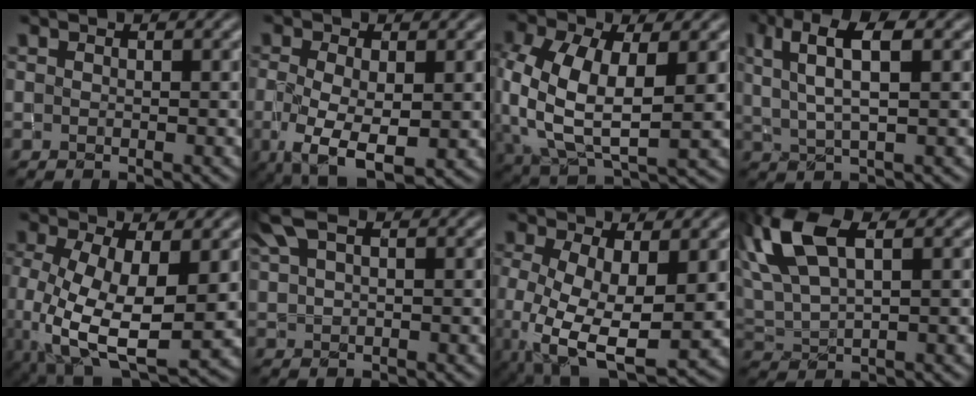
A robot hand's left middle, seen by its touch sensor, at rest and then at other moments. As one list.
[{"total": 6.3, "force": [-1.6, 2.9, 5.3], "torque": [-0.113, -0.020, -0.023]}, {"total": 10.3, "force": [0.7, 5.8, 8.5], "torque": [-0.196, -0.004, 0.018]}, {"total": 5.6, "force": [2.2, 1.8, 4.8], "torque": [-0.089, 0.008, 0.039]}, {"total": 10.6, "force": [-1.5, 5.2, 9.1], "torque": [-0.188, -0.028, -0.017]}, {"total": 3.2, "force": [2.0, 1.2, 2.2], "torque": [-0.055, 0.015, 0.038]}, {"total": 9.9, "force": [-1.5, 4.8, 8.5], "torque": [-0.170, -0.026, -0.018]}, {"total": 8.2, "force": [3.8, 3.7, 6.2], "torque": [-0.150, 0.025, 0.071]}]